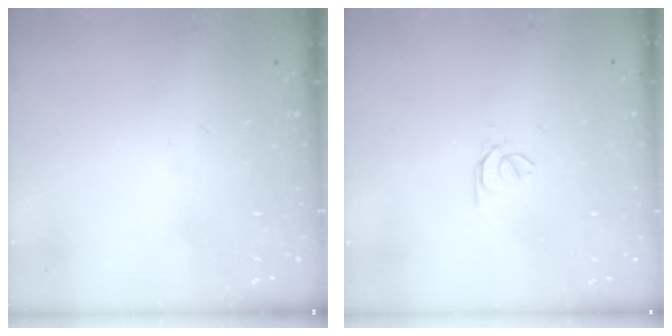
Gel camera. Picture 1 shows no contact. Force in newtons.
{"total": 0.5, "press": 0.4, "slide": 0.3}